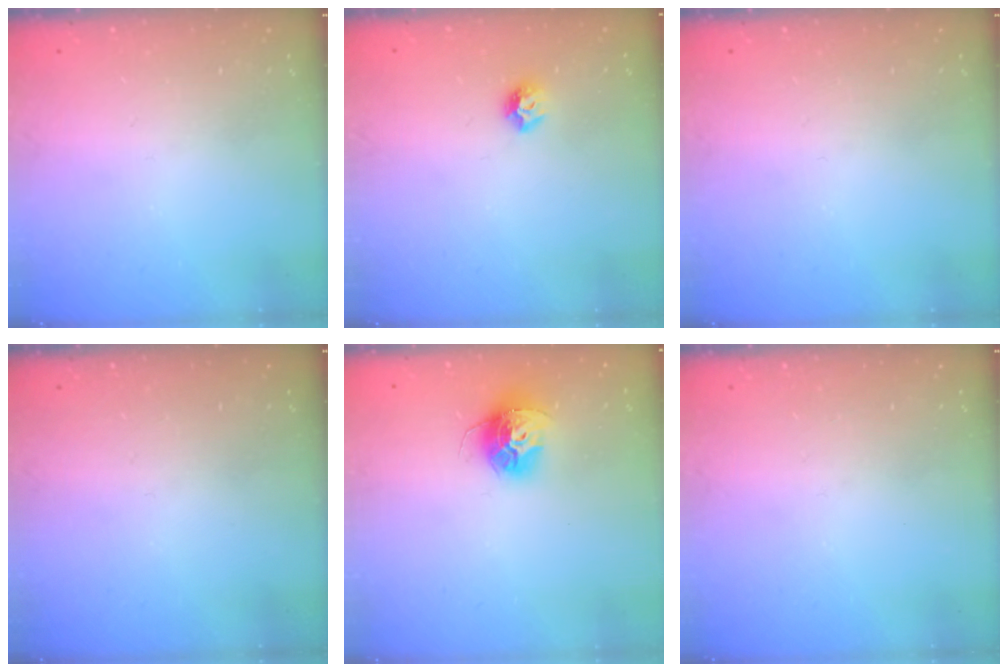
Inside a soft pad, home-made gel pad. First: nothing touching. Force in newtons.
{"total": 6.7, "press": 6.7, "slide": 0.8}
{"total": 0.0}
{"total": 0.0}
{"total": 12.1, "press": 12.0, "slide": 1.0}
{"total": 0.0}